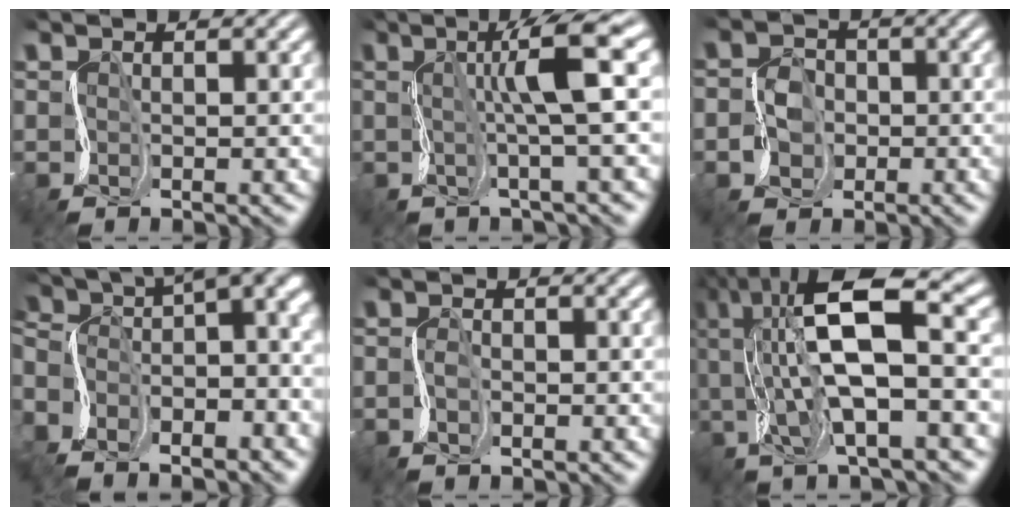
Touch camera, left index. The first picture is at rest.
{"total": 5.5, "force": [1.2, 0.2, 5.4], "torque": [-0.084, 0.020, 0.015]}
{"total": 1.9, "force": [-0.5, 1.8, 0.2], "torque": [-0.017, 0.012, -0.017]}
{"total": 12.3, "force": [-2.7, 6.0, 10.3], "torque": [-0.174, 0.006, -0.005]}
{"total": 0.8, "force": [-0.8, 0.1, 0.0], "torque": [-0.014, 0.004, -0.022]}
{"total": 11.8, "force": [2.8, 3.1, 11.0], "torque": [-0.216, 0.027, 0.057]}